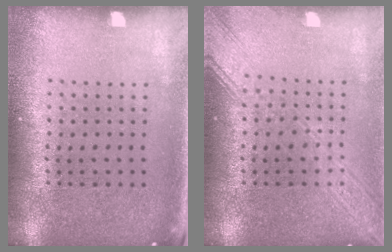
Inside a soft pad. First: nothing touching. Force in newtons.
{"total": 3.5, "press": 3.4, "slide": 0.5}